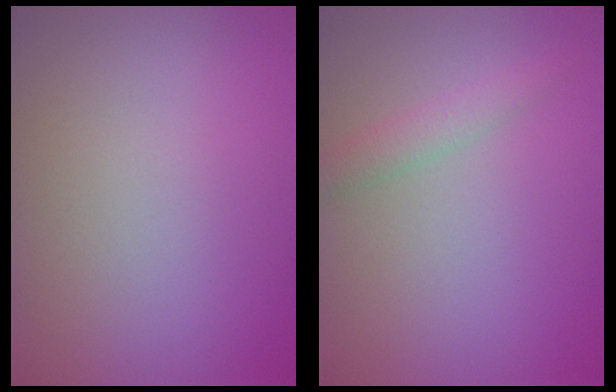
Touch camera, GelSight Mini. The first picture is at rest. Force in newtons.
{"total": 1.7, "press": 1.7, "slide": 0.1}